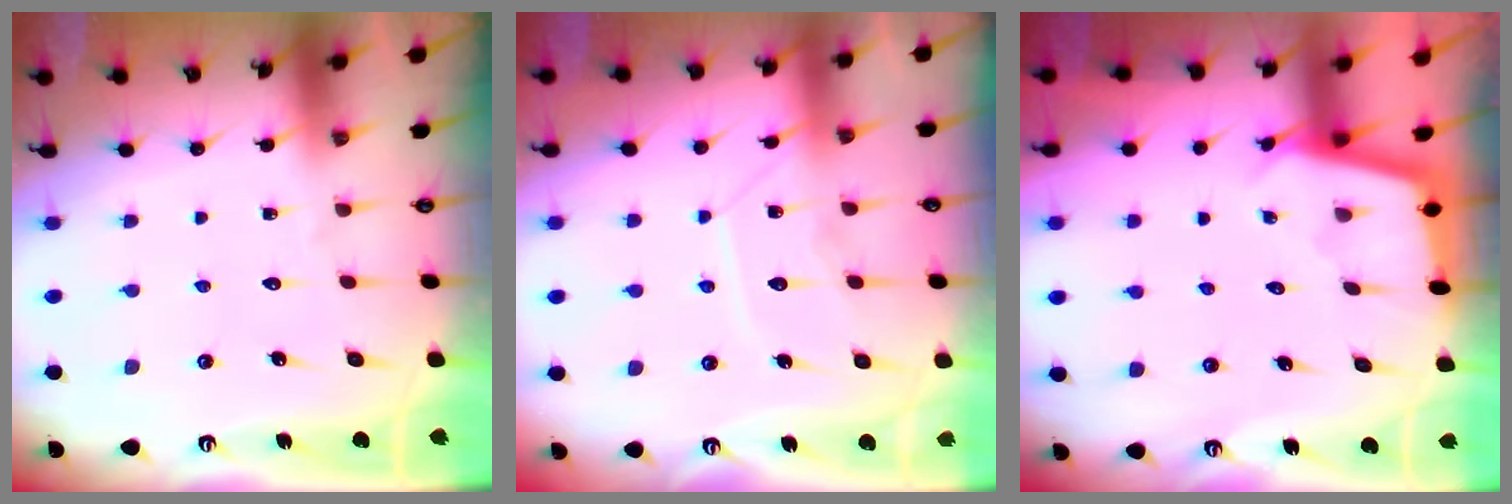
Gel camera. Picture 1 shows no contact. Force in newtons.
{"total": 10.6, "press": 10.6, "slide": 0.9}
{"total": 2.5, "press": 2.5, "slide": 0.2}